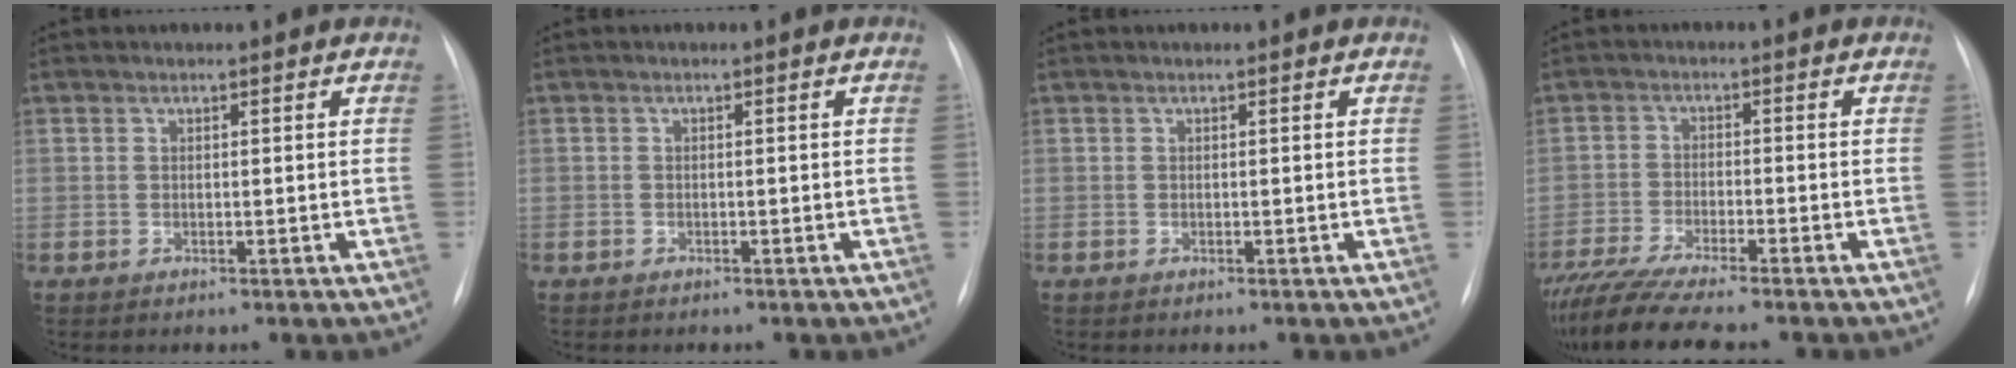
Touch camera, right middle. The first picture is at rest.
{"total": 0.7, "force": [-0.5, 0.5, 0.1], "torque": [-0.005, 0.003, -0.007]}
{"total": 0.0}
{"total": 10.5, "force": [-9.1, 0.1, 5.3], "torque": [-0.092, -0.025, -0.151]}